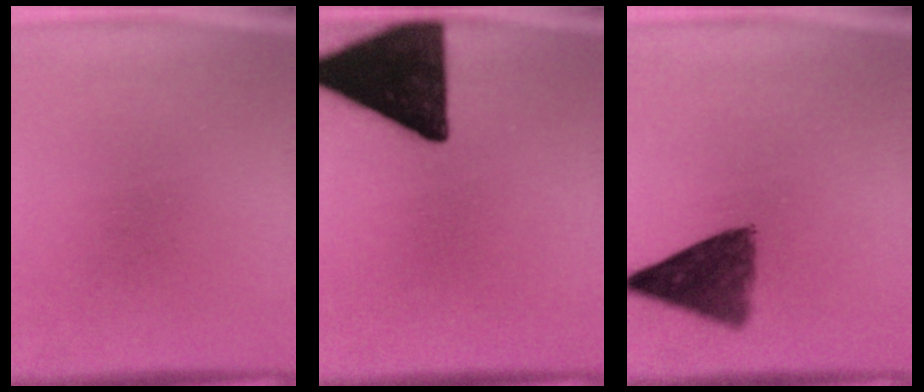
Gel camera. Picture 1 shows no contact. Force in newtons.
{"total": 18.3}
{"total": 8.6}